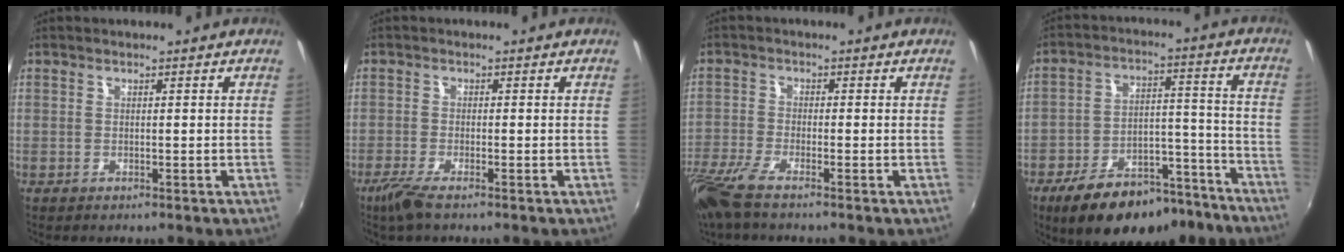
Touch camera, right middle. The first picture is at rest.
{"total": 4.0, "force": [-2.8, 0.3, 2.8], "torque": [-0.072, -0.013, -0.058]}
{"total": 7.6, "force": [-5.9, 1.0, 4.7], "torque": [-0.119, -0.032, -0.118]}
{"total": 19.9, "force": [-15.1, 8.4, 10.0], "torque": [-0.177, 0.017, -0.207]}